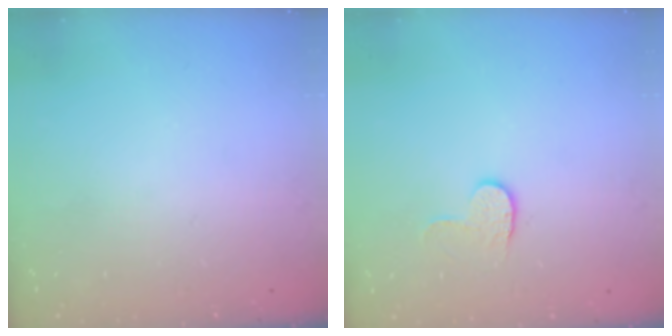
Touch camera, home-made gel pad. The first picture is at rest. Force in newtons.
{"total": 3.8, "press": 3.8, "slide": 0.4}